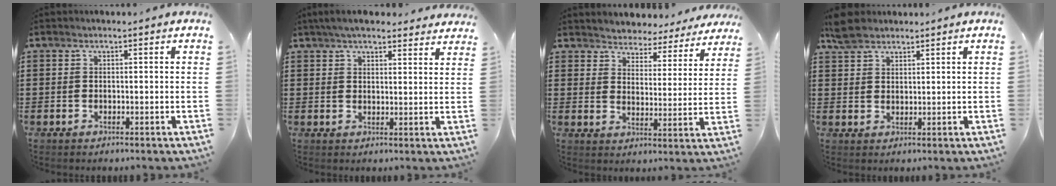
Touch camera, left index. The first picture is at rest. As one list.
[{"total": 4.5, "force": [4.0, 0.8, 1.7], "torque": [-0.043, -0.005, 0.075]}, {"total": 4.1, "force": [4.0, 0.3, -0.7], "torque": [-0.012, -0.036, 0.066]}, {"total": 4.3, "force": [3.5, 1.9, 1.6], "torque": [-0.042, 0.005, 0.068]}]